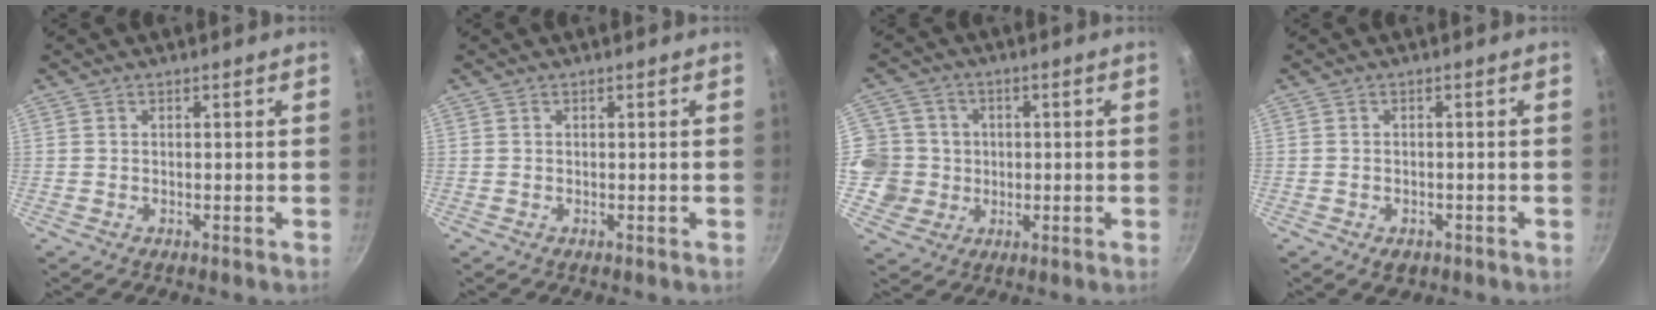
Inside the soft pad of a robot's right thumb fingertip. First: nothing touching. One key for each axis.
{"total": 0.0}
{"total": 9.8, "fx": -0.1, "fy": 9.5, "fz": 2.1, "tx": -0.008, "ty": 0.011, "tz": -0.011}
{"total": 2.7, "fx": -1.4, "fy": 1.8, "fz": 1.4, "tx": -0.021, "ty": 0.008, "tz": -0.011}